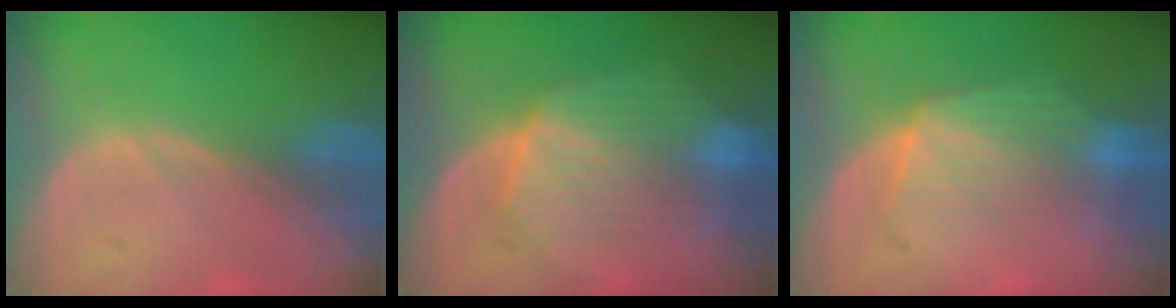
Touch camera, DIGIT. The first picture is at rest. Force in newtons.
{"total": 7.3, "press": 7.3, "slide": 0.2}
{"total": 7.0, "press": 6.5, "slide": 2.5}